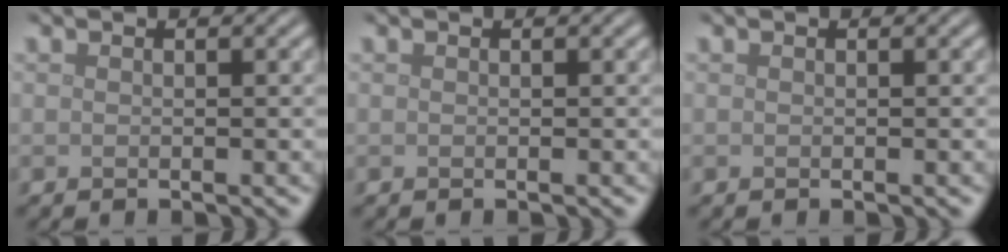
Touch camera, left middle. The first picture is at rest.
{"total": 0.0}
{"total": 0.0}